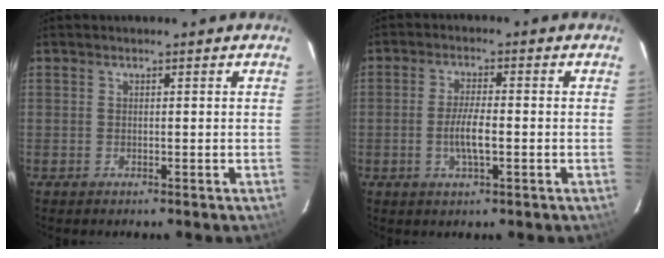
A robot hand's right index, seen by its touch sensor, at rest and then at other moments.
{"total": 5.2, "force": [-1.3, 1.1, 4.9], "torque": [-0.097, -0.001, -0.023]}